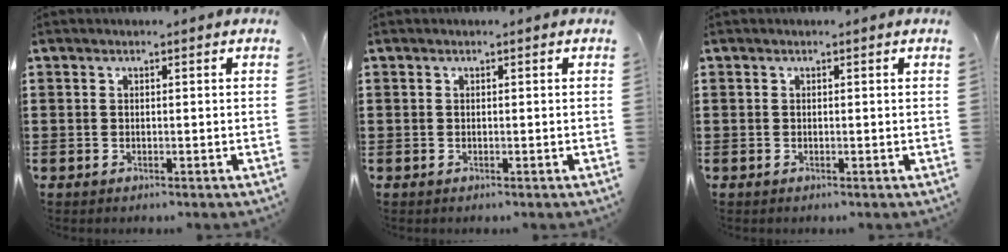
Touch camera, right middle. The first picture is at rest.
{"total": 0.0}
{"total": 0.0}